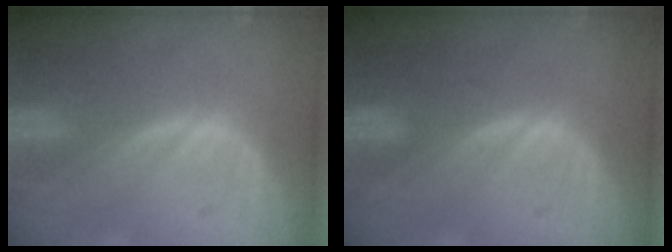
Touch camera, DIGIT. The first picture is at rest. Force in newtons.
{"total": 0.6, "press": 0.6, "slide": 0.2}